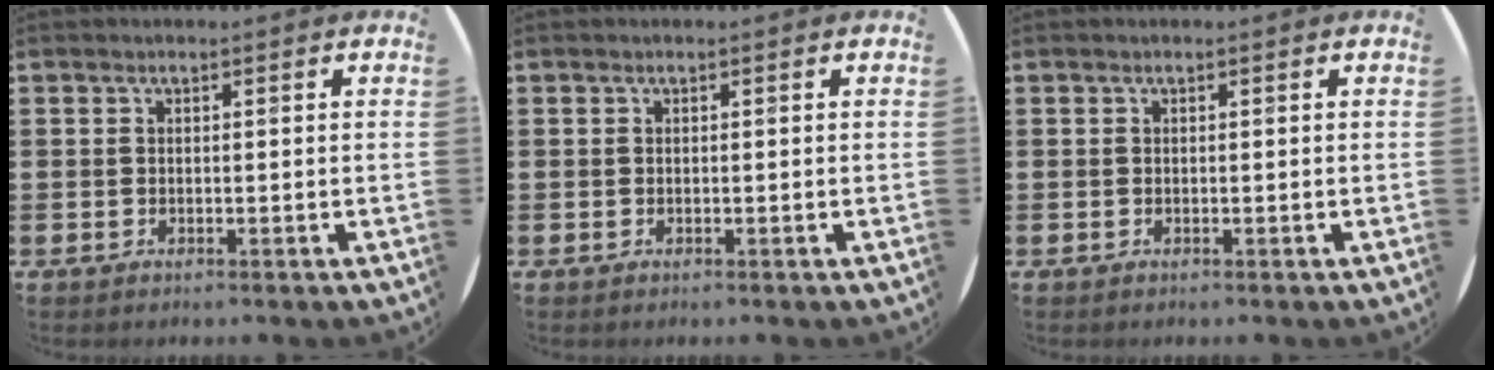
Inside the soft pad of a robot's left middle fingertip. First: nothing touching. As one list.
[{"total": 0.0}, {"total": 0.0}]